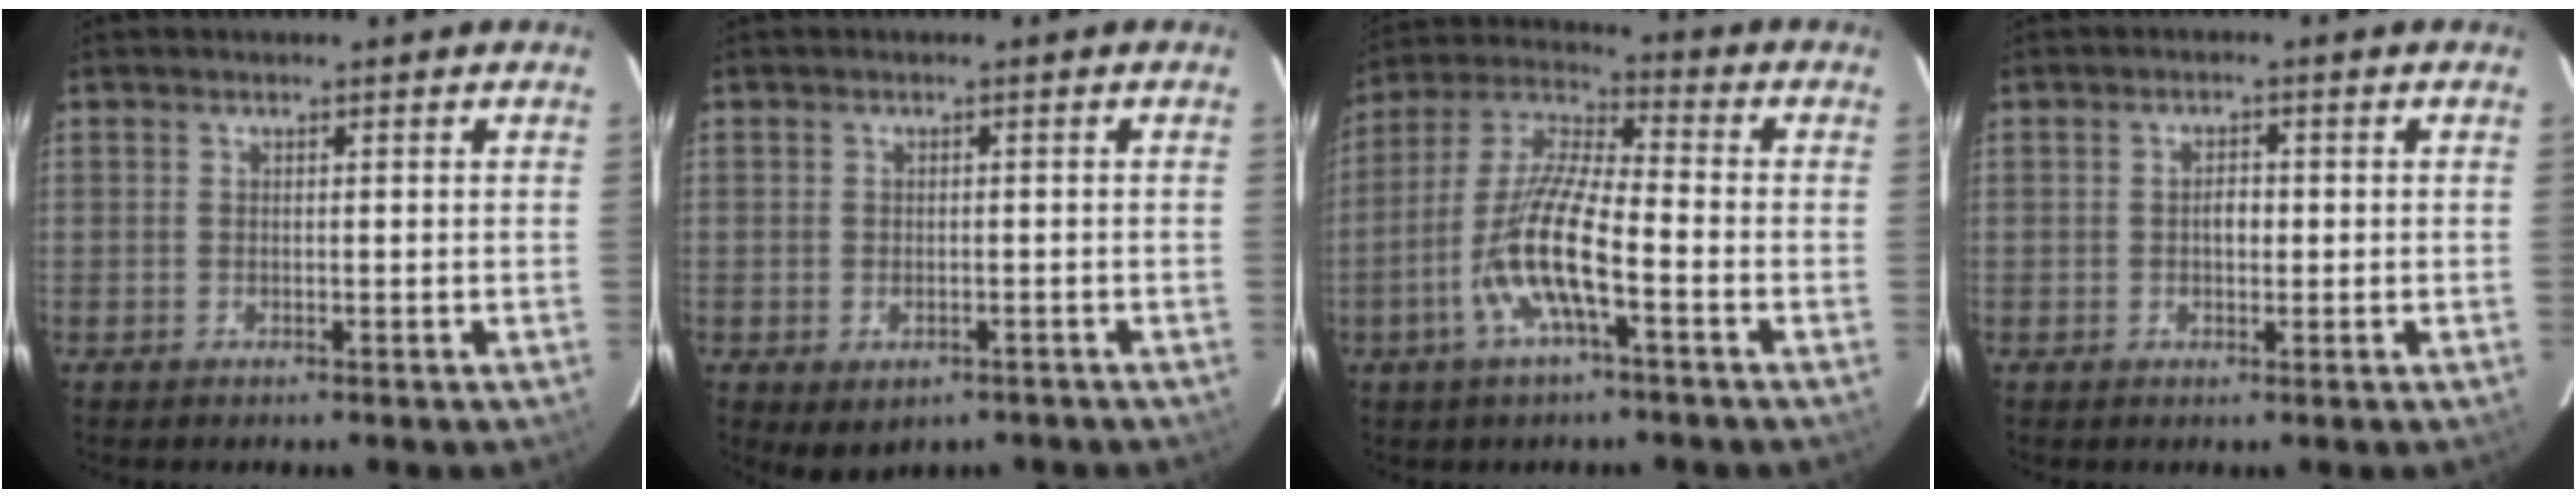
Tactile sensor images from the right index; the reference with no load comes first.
{"total": 3.9, "force": [-1.8, 2.7, 2.1], "torque": [-0.041, -0.009, -0.016]}
{"total": 12.7, "force": [-4.9, 2.5, 11.5], "torque": [-0.236, -0.004, -0.098]}
{"total": 2.2, "force": [-0.1, 1.4, 1.6], "torque": [-0.028, 0.007, -0.004]}